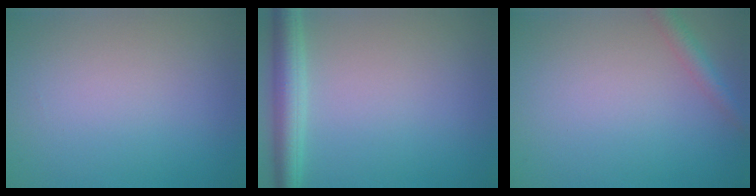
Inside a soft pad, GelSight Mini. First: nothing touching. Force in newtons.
{"total": 3.8, "press": 3.8, "slide": 0.1}
{"total": 1.9, "press": 1.9, "slide": 0.1}